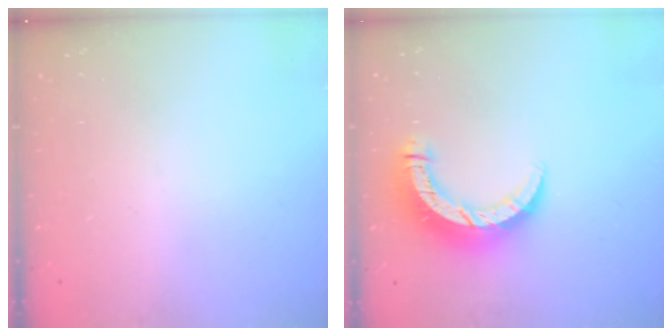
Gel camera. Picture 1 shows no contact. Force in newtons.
{"total": 10.6, "press": 10.5, "slide": 1.2}